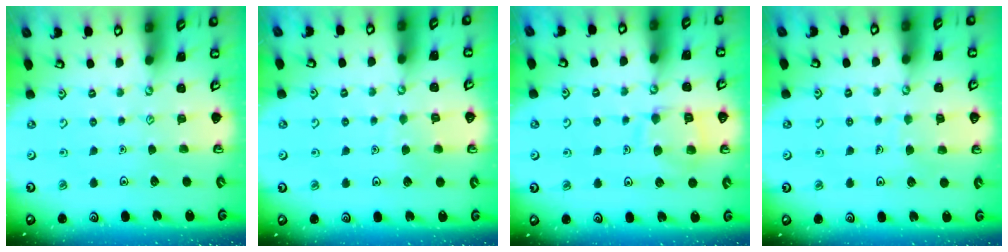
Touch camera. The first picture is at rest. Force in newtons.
{"total": 3.9, "press": 3.9, "slide": 0.3}
{"total": 11.6, "press": 11.5, "slide": 1.3}
{"total": 5.4, "press": 5.4, "slide": 0.4}